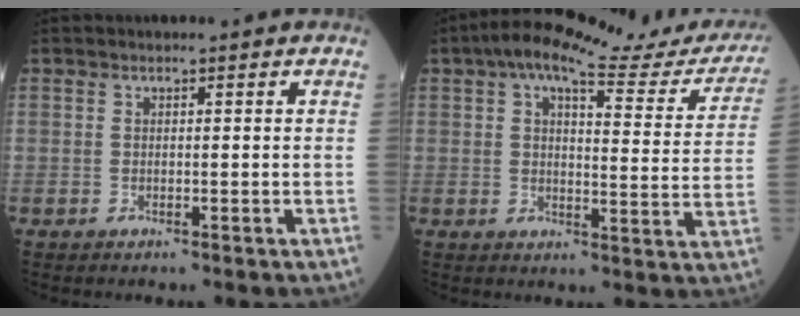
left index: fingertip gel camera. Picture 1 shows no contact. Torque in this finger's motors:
{"motor_torque": [1.11, -1.02, 0.32, 0.07]}